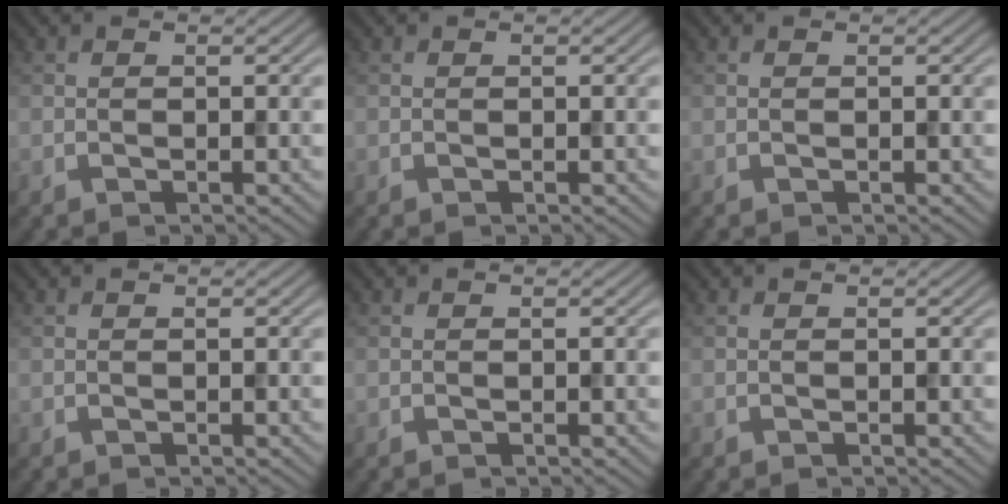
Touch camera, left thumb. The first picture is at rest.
{"total": 0.0}
{"total": 0.0}
{"total": 0.0}
{"total": 0.0}
{"total": 0.0}